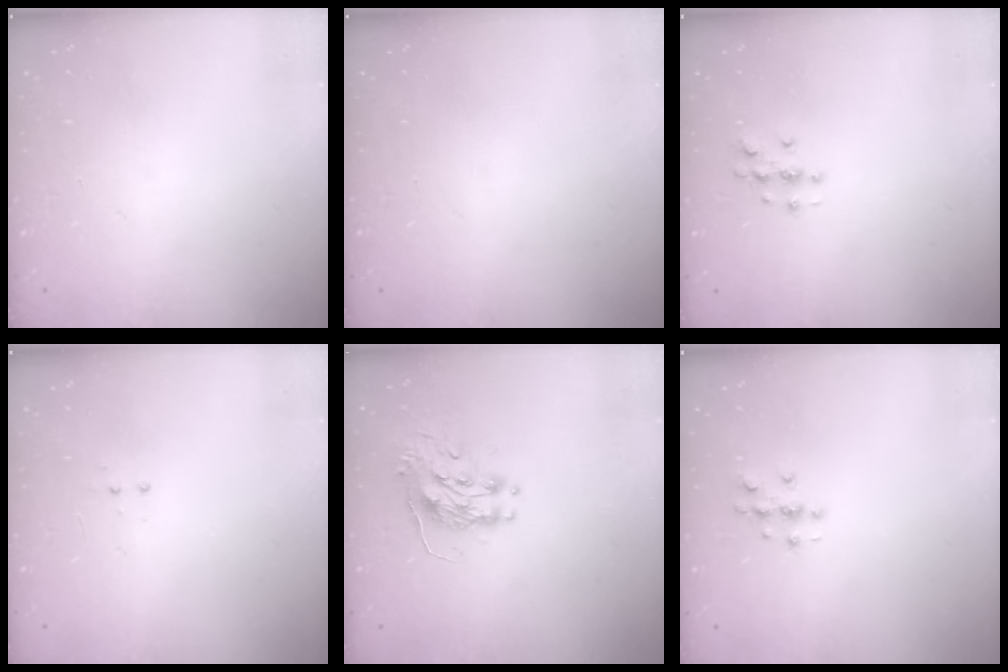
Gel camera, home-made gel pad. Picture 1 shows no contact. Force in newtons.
{"total": 0.0}
{"total": 2.9, "press": 2.9, "slide": 0.3}
{"total": 3.3, "press": 3.2, "slide": 0.7}
{"total": 9.2, "press": 9.2, "slide": 0.7}
{"total": 2.7, "press": 2.7, "slide": 0.3}